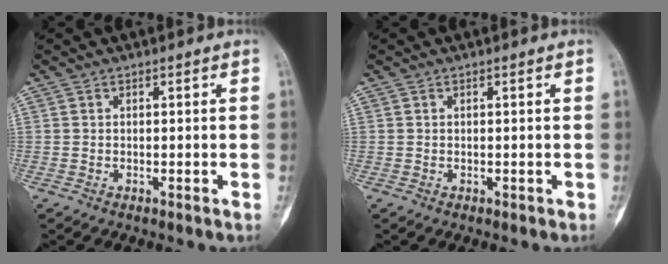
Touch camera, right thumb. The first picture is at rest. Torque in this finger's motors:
{"motor_torque": [0.02, 0.02, 0.02, -0.02, 0.01]}